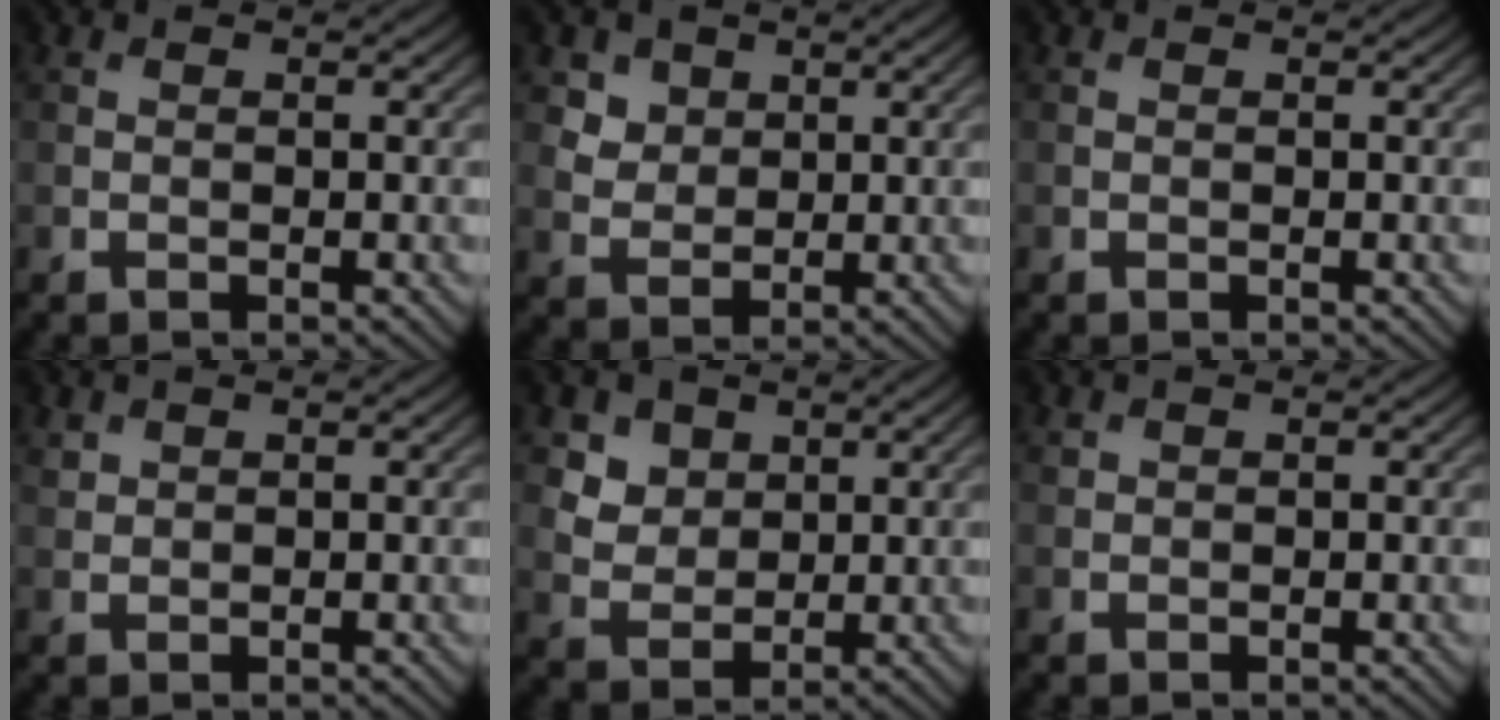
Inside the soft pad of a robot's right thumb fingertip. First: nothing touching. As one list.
[{"total": 3.8, "force": [2.1, 2.9, 1.2], "torque": [-0.039, -0.018, 0.052]}, {"total": 0.0}, {"total": 1.2, "force": [0.9, 0.6, 0.3], "torque": [-0.010, -0.001, 0.023]}, {"total": 4.7, "force": [2.6, 3.6, 1.6], "torque": [-0.052, -0.022, 0.061]}, {"total": 0.7, "force": [0.5, 0.3, 0.1], "torque": [-0.005, -0.001, 0.015]}]